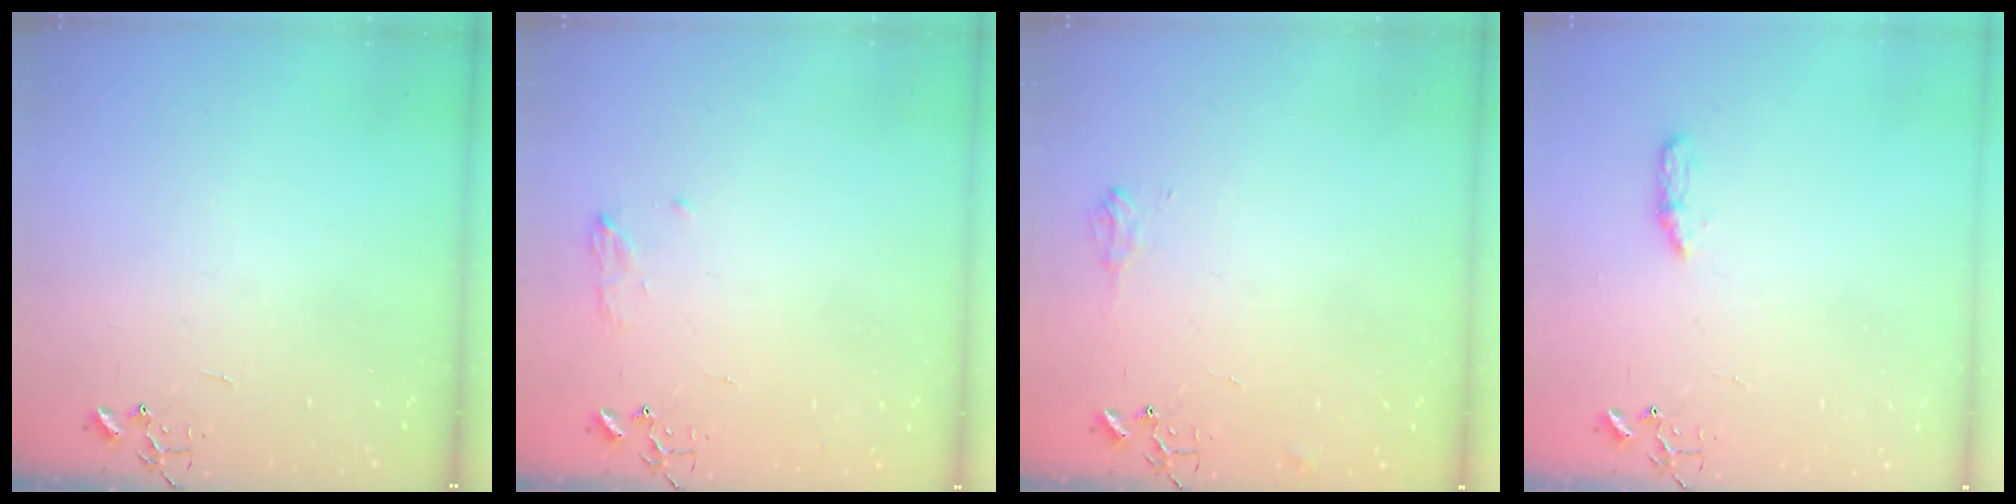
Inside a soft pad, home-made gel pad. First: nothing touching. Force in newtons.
{"total": 8.4, "press": 8.4, "slide": 0.9}
{"total": 7.2, "press": 7.1, "slide": 0.9}
{"total": 4.9, "press": 4.8, "slide": 0.6}